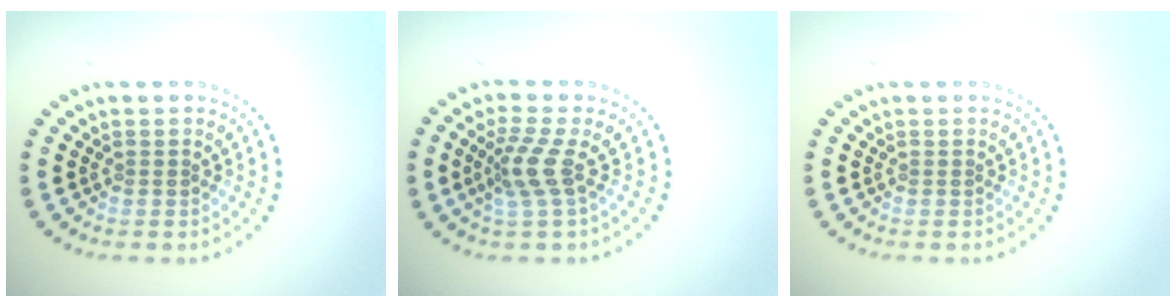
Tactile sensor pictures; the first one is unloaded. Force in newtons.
{"total": 2.8, "press": 2.0, "slide": 1.9}
{"total": 0.0}